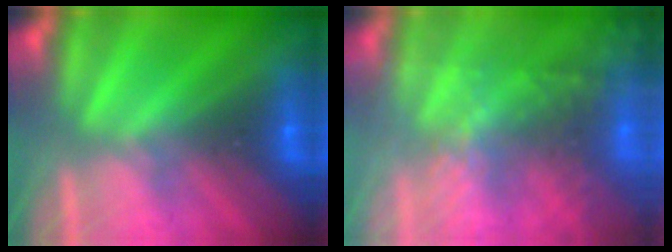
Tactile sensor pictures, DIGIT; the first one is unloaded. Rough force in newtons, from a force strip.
{"total": 9.6}